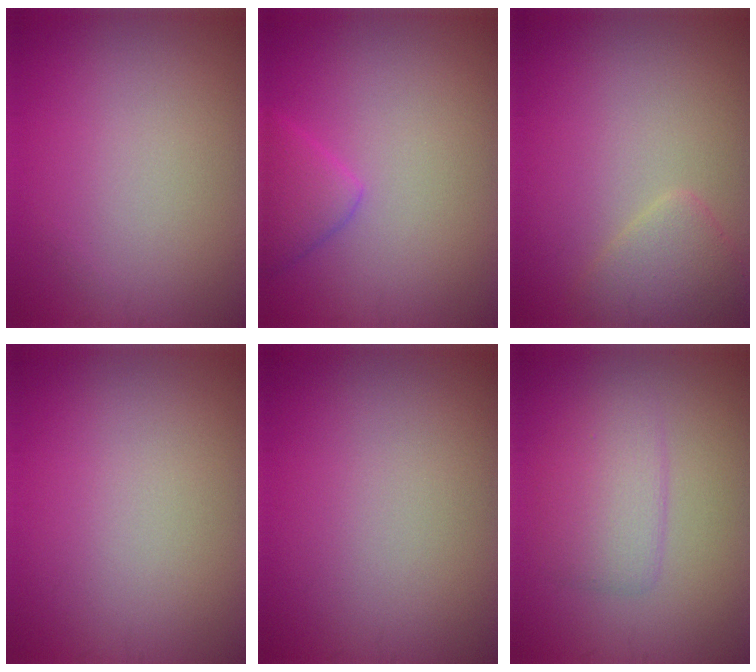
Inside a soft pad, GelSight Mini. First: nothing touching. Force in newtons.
{"total": 2.3, "press": 2.3, "slide": 0.3}
{"total": 2.2, "press": 2.2, "slide": 0.1}
{"total": 0.0}
{"total": 0.0}
{"total": 3.0, "press": 3.0, "slide": 0.1}